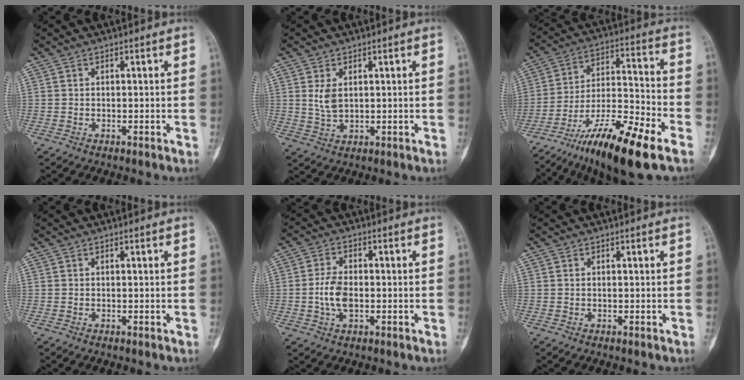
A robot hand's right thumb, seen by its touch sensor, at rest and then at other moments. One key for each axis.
{"total": 3.8, "fx": 1.0, "fy": 2.2, "fz": 2.9, "tx": -0.057, "ty": -0.007, "tz": 0.029}
{"total": 19.2, "fx": -12.2, "fy": 3.1, "fz": 14.5, "tx": -0.273, "ty": 0.053, "tz": -0.211}
{"total": 0.0}
{"total": 6.0, "fx": -0.9, "fy": 3.4, "fz": 4.8, "tx": -0.094, "ty": 0.006, "tz": -0.021}
{"total": 0.0}